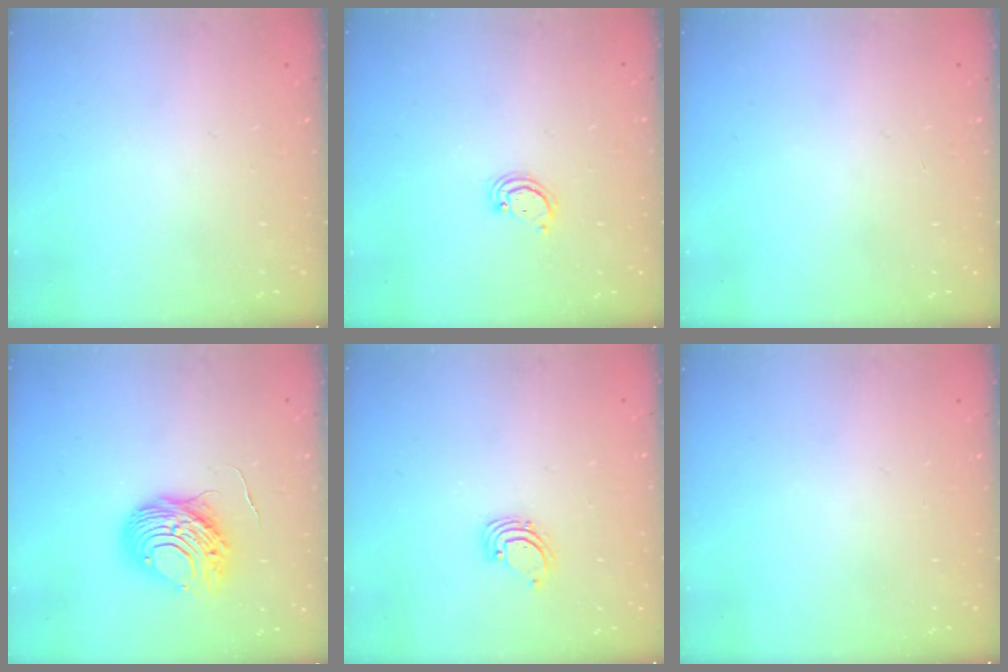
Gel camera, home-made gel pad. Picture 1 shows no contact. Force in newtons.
{"total": 2.5, "press": 2.4, "slide": 0.2}
{"total": 0.0}
{"total": 11.1, "press": 11.1, "slide": 0.9}
{"total": 1.6, "press": 1.6, "slide": 0.1}
{"total": 0.0}